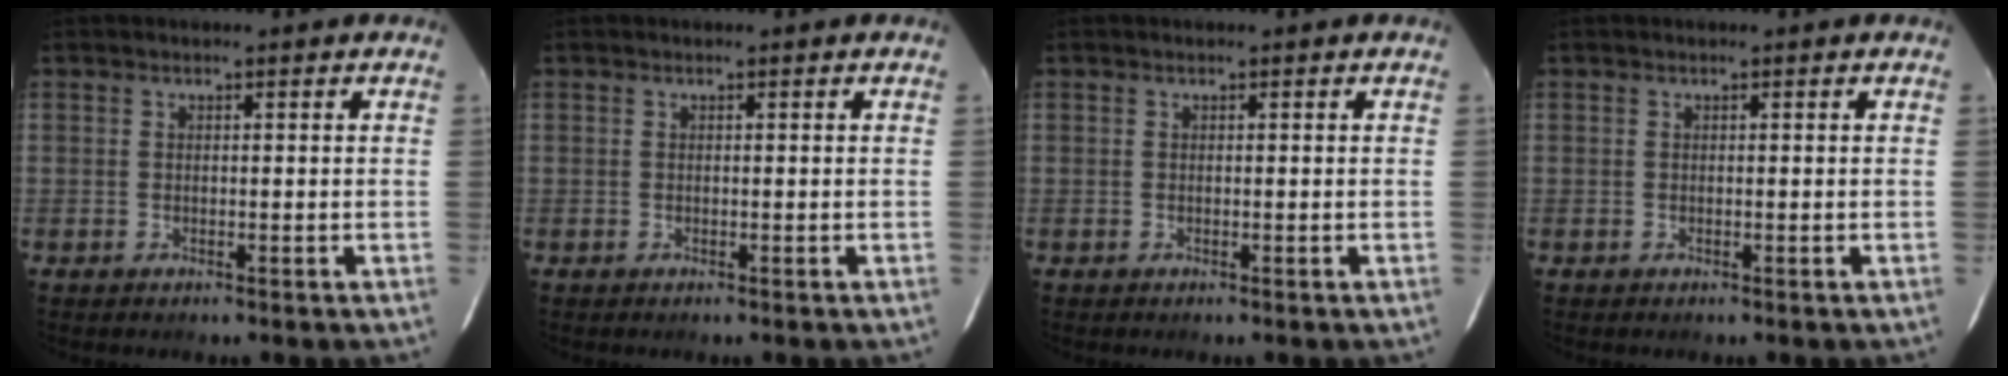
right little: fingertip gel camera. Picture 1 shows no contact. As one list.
[{"total": 0.0}, {"total": 0.0}, {"total": 0.0}]